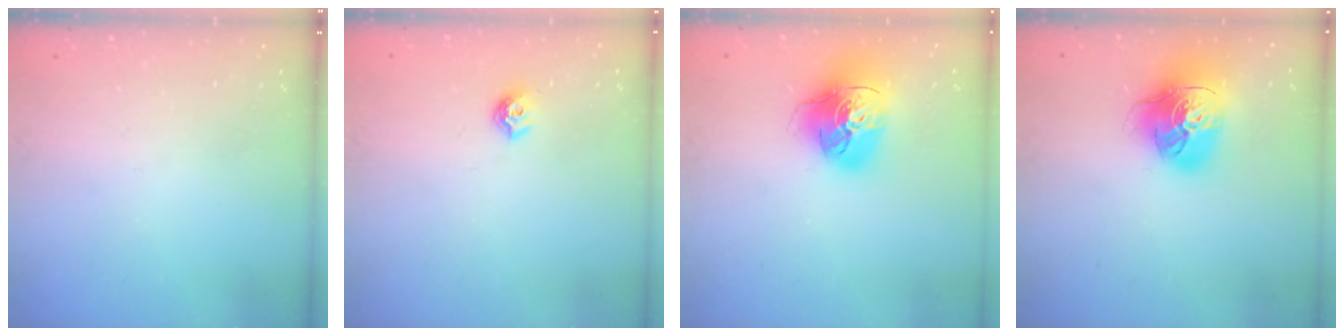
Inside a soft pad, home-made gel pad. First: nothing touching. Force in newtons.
{"total": 6.9, "press": 6.8, "slide": 0.7}
{"total": 18.6, "press": 18.5, "slide": 2.0}
{"total": 19.5, "press": 19.4, "slide": 2.2}